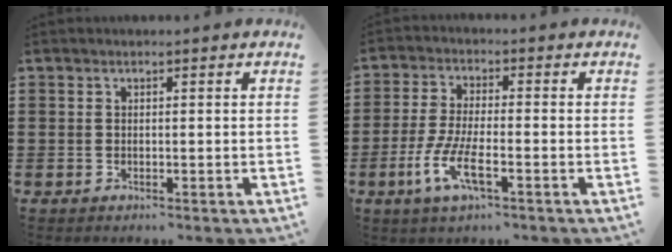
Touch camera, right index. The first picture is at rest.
{"total": 6.9, "force": [-3.1, 1.4, 5.9], "torque": [-0.137, -0.016, -0.063]}